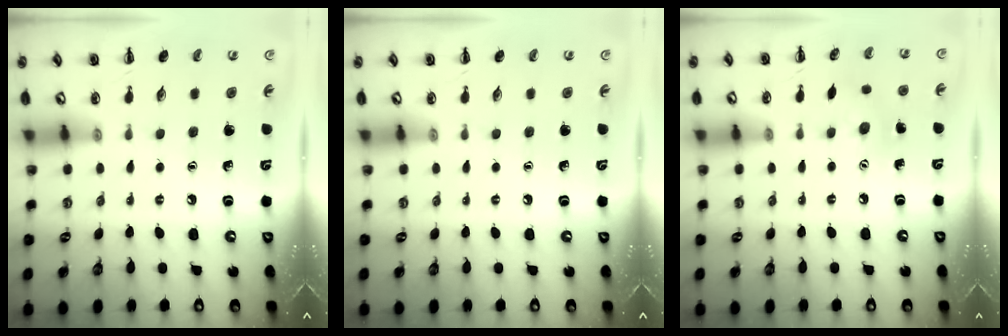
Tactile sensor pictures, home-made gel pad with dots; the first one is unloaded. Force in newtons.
{"total": 0.0}
{"total": 4.8, "press": 4.6, "slide": 1.1}